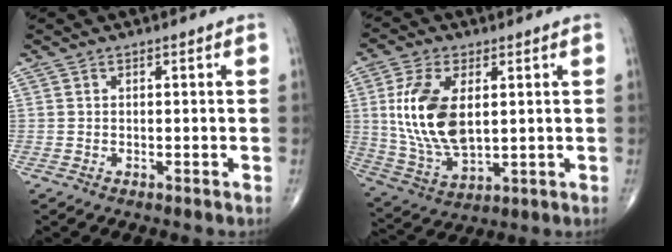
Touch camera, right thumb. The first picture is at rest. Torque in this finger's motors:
{"motor_torque": [-0.10, 0.54, 1.37, 0.56, 0.19]}